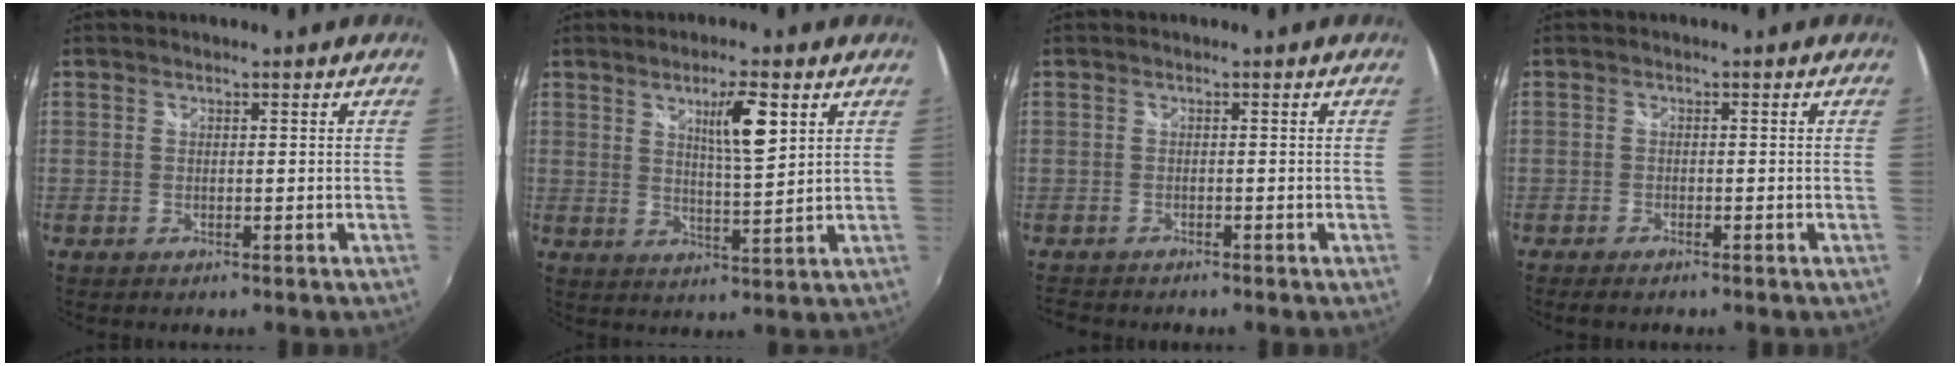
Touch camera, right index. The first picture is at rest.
{"total": 7.0, "force": [3.3, 1.2, 6.1], "torque": [-0.098, -0.001, 0.054]}
{"total": 2.4, "force": [-2.1, 1.2, 0.1], "torque": [-0.013, -0.003, -0.041]}
{"total": 2.1, "force": [-1.8, 0.5, 0.9], "torque": [-0.025, -0.009, -0.035]}